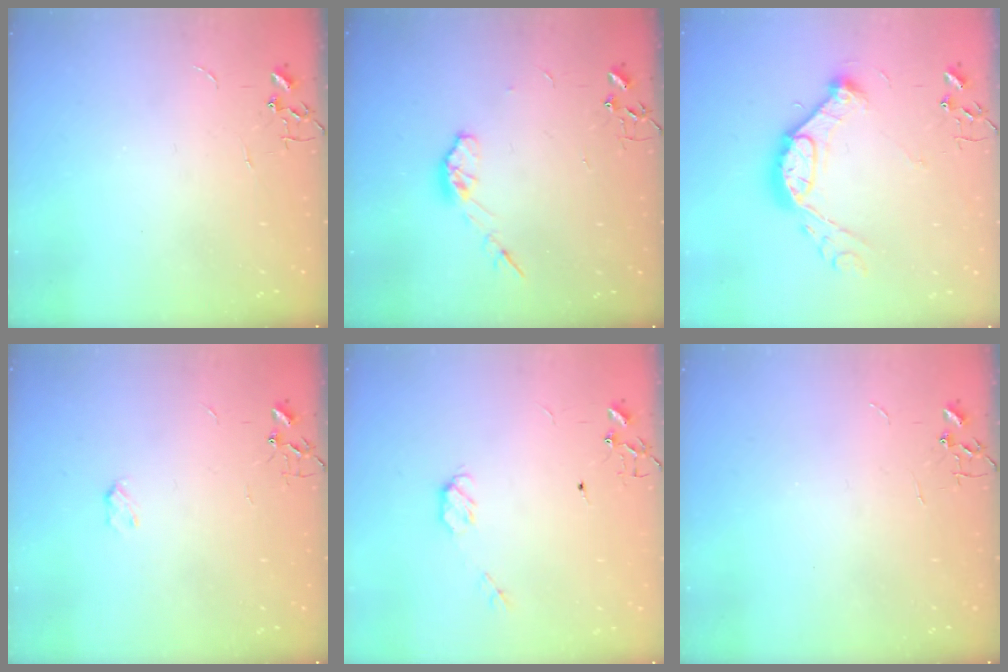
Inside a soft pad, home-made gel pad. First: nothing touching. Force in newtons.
{"total": 7.1, "press": 7.1, "slide": 0.5}
{"total": 14.9, "press": 14.9, "slide": 1.4}
{"total": 2.8, "press": 2.8, "slide": 0.5}
{"total": 4.3, "press": 4.2, "slide": 0.7}
{"total": 0.0}